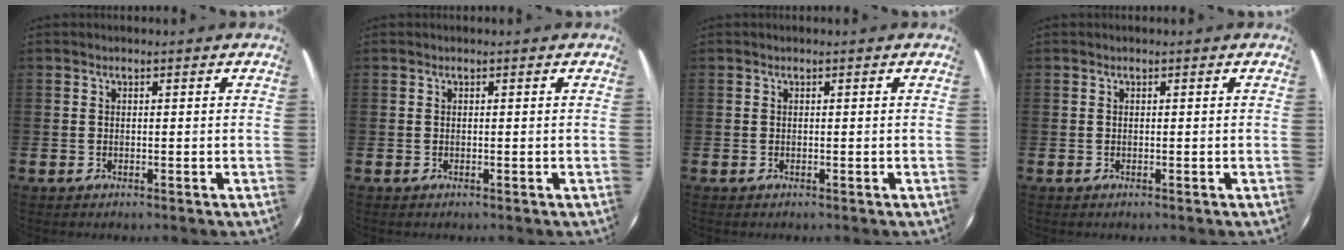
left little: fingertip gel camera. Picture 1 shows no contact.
{"total": 0.0}
{"total": 0.0}
{"total": 0.0}